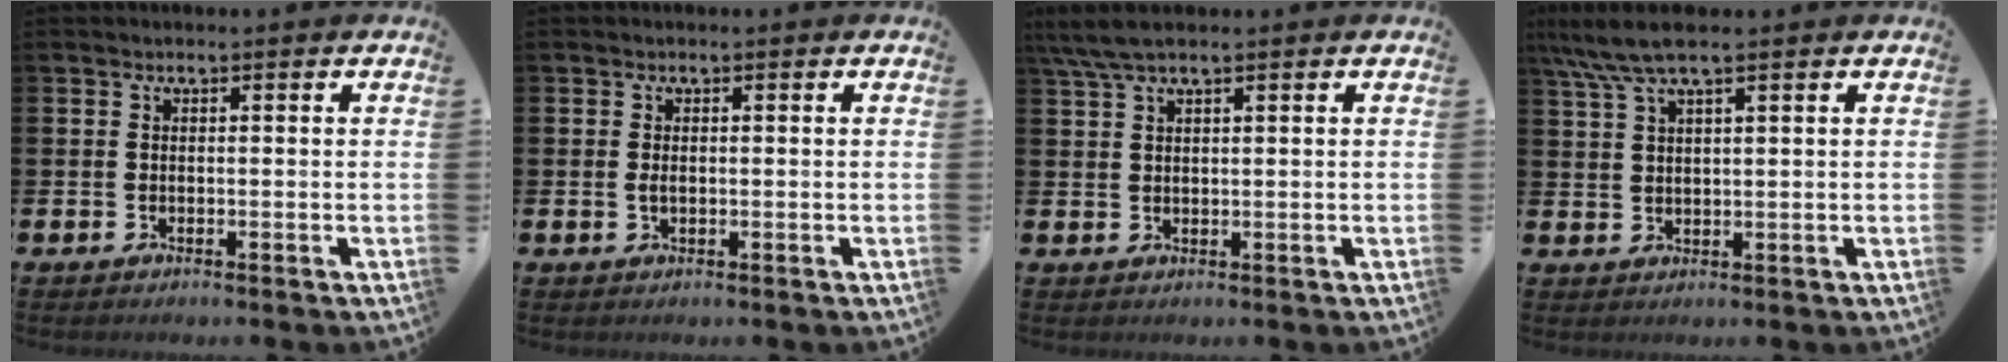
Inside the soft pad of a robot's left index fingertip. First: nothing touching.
{"total": 0.9, "force": [0.0, 0.5, 0.8], "torque": [-0.015, 0.004, -0.002]}
{"total": 4.0, "force": [3.0, 0.6, 2.5], "torque": [-0.058, 0.000, 0.056]}
{"total": 5.7, "force": [4.2, 0.8, 3.7], "torque": [-0.083, -0.004, 0.076]}